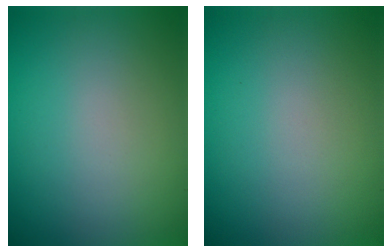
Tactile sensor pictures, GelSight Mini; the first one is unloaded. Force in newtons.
{"total": 0.0}